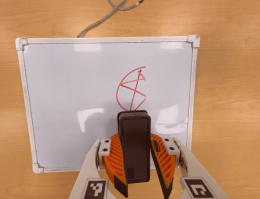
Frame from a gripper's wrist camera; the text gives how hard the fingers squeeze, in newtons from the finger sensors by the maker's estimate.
{"total": 9.1, "left": 9.1, "right": 9.0}